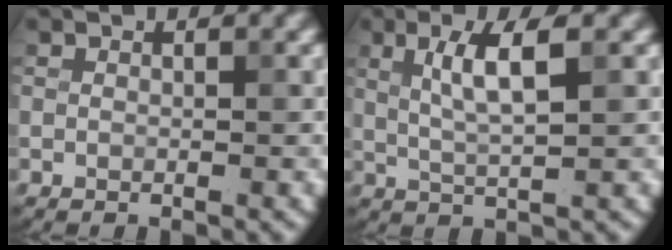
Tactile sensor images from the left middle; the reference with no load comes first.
{"total": 4.2, "force": [1.4, 0.8, 3.9], "torque": [-0.076, -0.001, 0.027]}